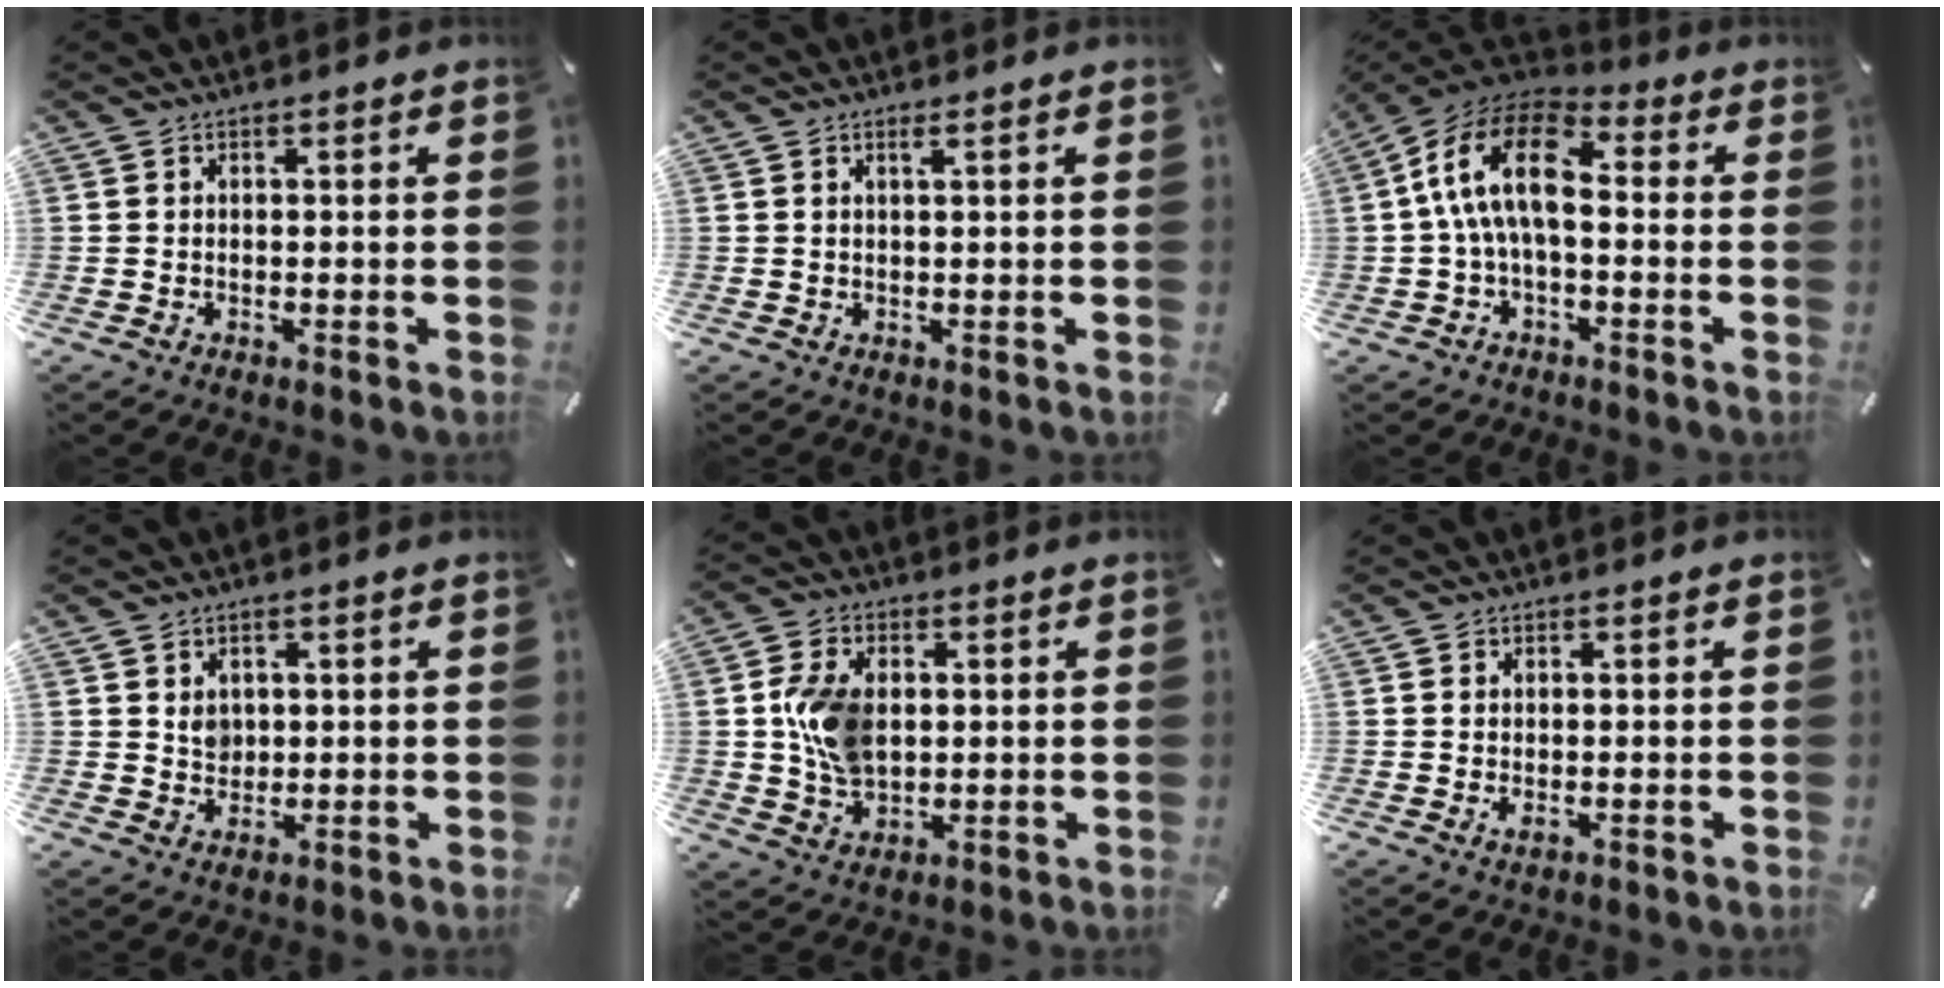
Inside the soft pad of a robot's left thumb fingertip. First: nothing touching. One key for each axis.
{"total": 1.0, "fx": 0.6, "fy": 0.0, "fz": 0.8, "tx": -0.016, "ty": -0.001, "tz": 0.010}
{"total": 15.3, "fx": 0.6, "fy": 8.8, "fz": 12.5, "tx": -0.260, "ty": 0.013, "tz": 0.010}
{"total": 3.2, "fx": 1.2, "fy": 2.8, "fz": 0.9, "tx": -0.006, "ty": -0.001, "tz": 0.018}
{"total": 10.6, "fx": 1.0, "fy": 7.7, "fz": 7.2, "tx": -0.156, "ty": 0.002, "tz": 0.017}
{"total": 1.3, "fx": 0.0, "fy": 0.7, "fz": 1.1, "tx": -0.029, "ty": -0.002, "tz": -0.003}